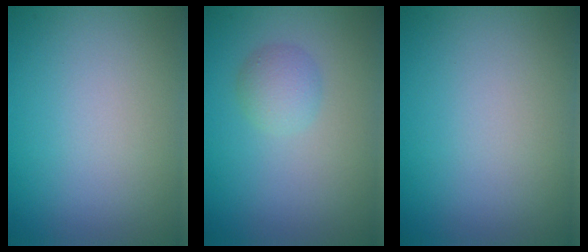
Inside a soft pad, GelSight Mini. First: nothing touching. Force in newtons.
{"total": 1.9, "press": 1.9, "slide": 0.0}
{"total": 0.0}